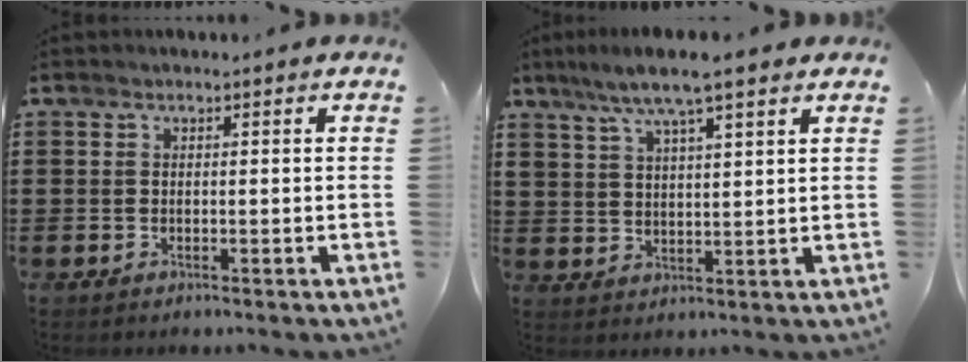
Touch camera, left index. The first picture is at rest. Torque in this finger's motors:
{"motor_torque": [2.14, 0.00, 1.05, 0.21]}